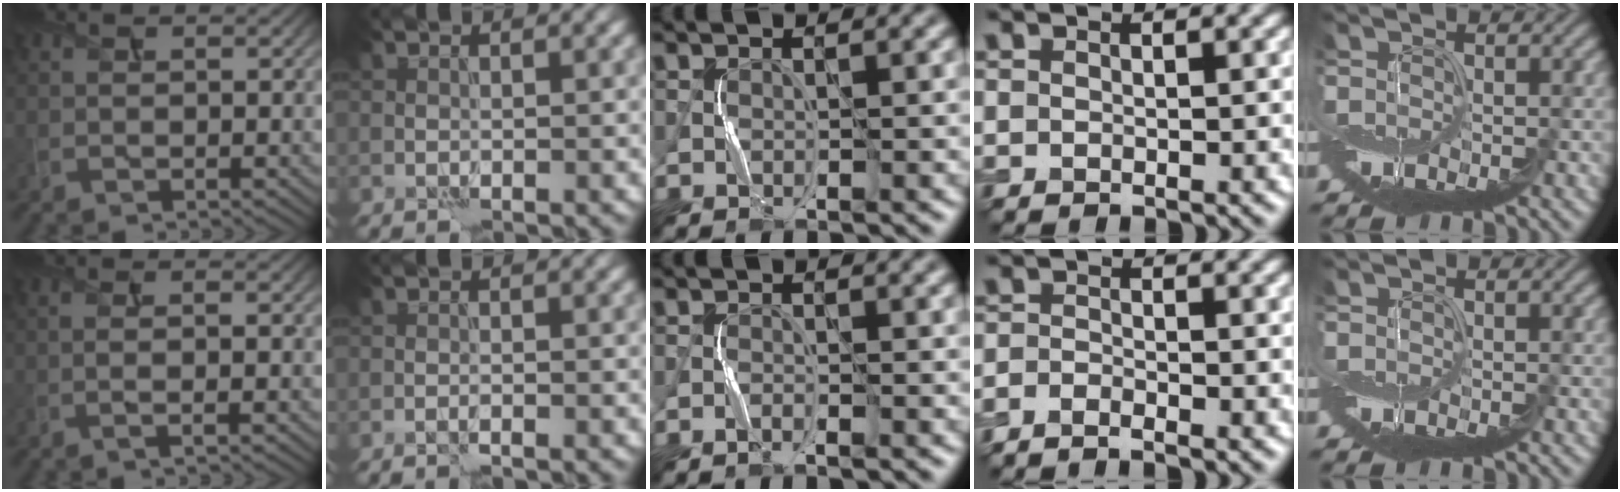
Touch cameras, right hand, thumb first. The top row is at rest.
{"thumb": {"total": 2.2, "force": [-0.6, 0.5, 2.0], "torque": [-0.035, -0.003, -0.019]}, "index": {"total": 0.7, "force": [-0.6, -0.1, 0.3], "torque": [-0.005, -0.001, -0.012]}, "middle": {"total": 0.6, "force": [-0.5, -0.1, 0.3], "torque": [-0.008, 0.000, -0.011]}, "ring": {"total": 1.7, "force": [-1.7, -0.1, 0.2], "torque": [-0.011, -0.003, -0.037]}}